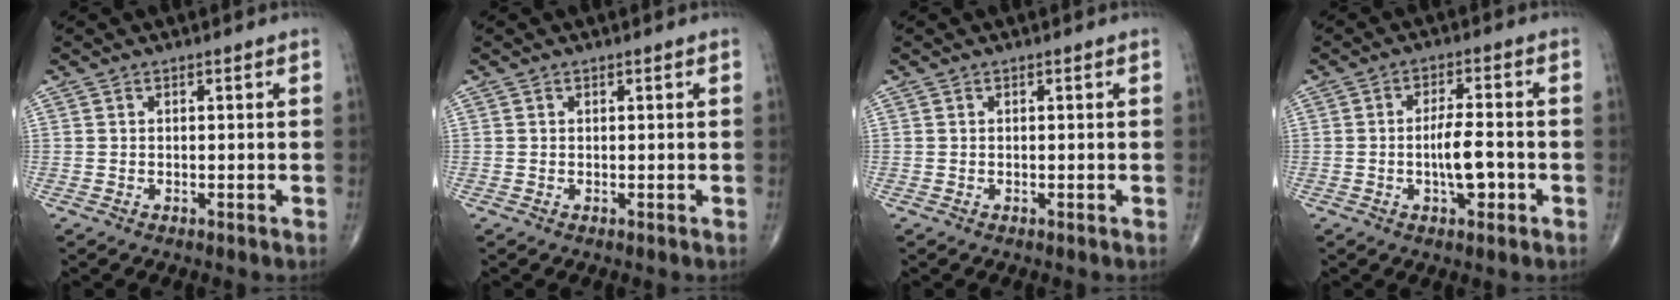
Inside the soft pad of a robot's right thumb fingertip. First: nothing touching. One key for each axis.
{"total": 0.0}
{"total": 0.0}
{"total": 6.2, "fx": -1.5, "fy": 2.2, "fz": 5.6, "tx": -0.092, "ty": 0.010, "tz": -0.024}